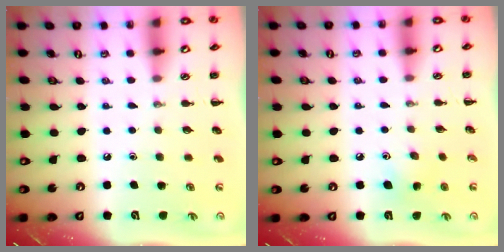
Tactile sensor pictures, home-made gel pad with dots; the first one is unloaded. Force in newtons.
{"total": 3.8, "press": 3.6, "slide": 1.2}